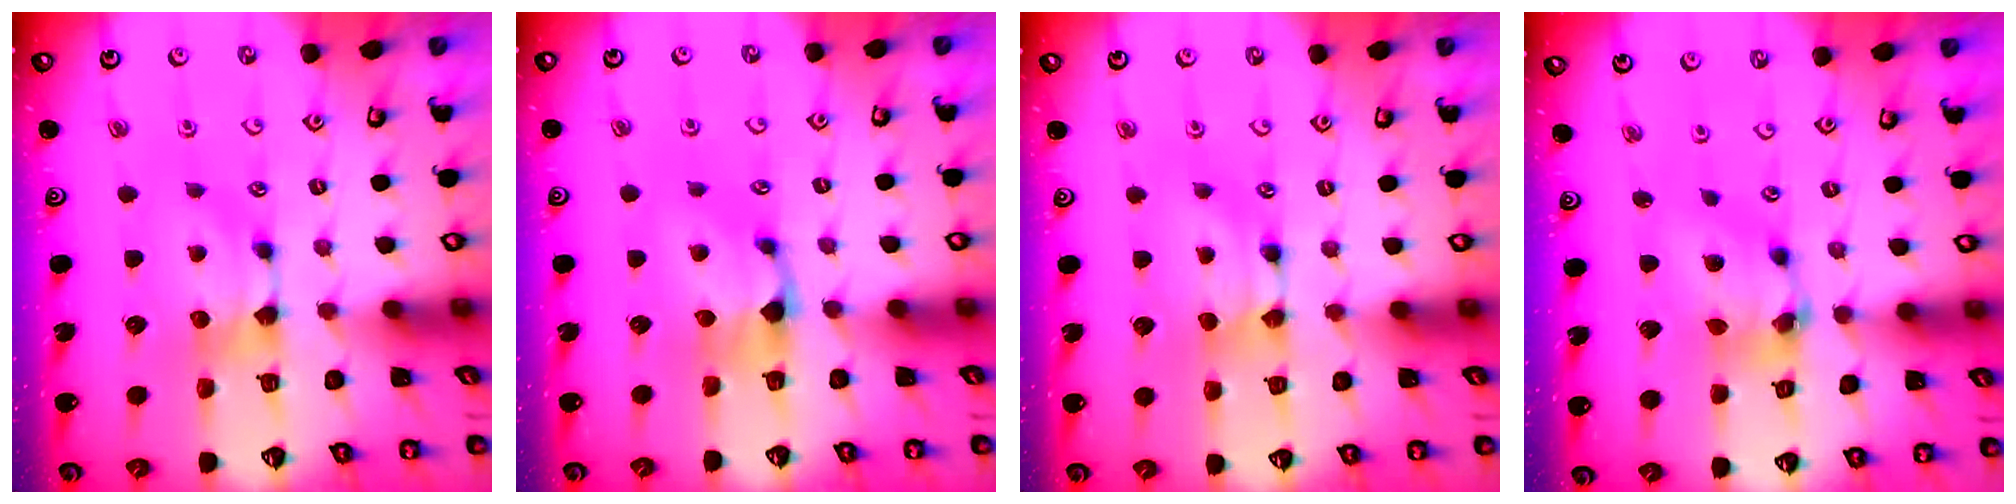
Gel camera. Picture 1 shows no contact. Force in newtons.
{"total": 1.0, "press": 0.2, "slide": 0.9}
{"total": 1.8, "press": 1.8, "slide": 0.1}
{"total": 6.5, "press": 6.2, "slide": 2.2}